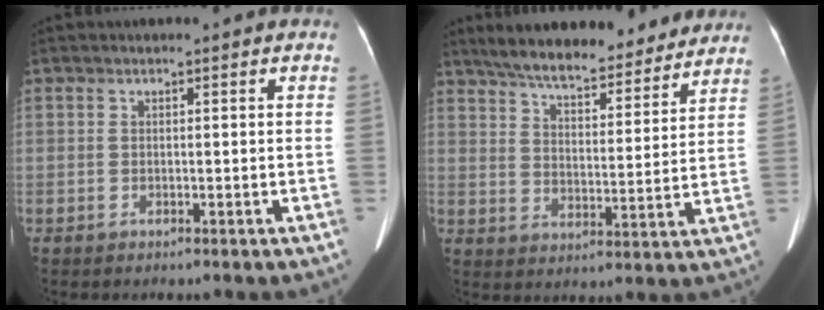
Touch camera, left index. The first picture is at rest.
{"total": 19.1, "force": [16.8, 4.3, 8.1], "torque": [-0.121, 0.009, 0.233]}